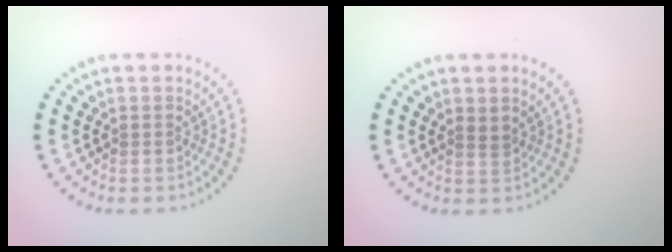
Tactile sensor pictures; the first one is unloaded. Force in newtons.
{"total": 0.7, "press": 0.5, "slide": 0.5}